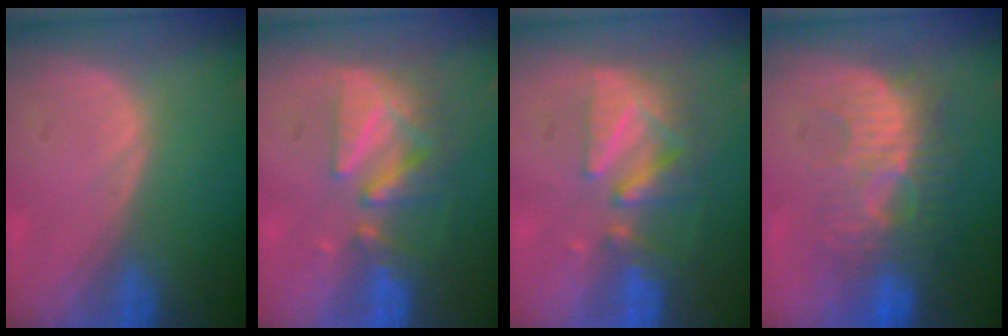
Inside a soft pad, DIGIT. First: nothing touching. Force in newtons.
{"total": 8.5, "press": 7.7, "slide": 3.6}
{"total": 8.5, "press": 7.7, "slide": 3.6}
{"total": 9.2, "press": 8.8, "slide": 2.8}